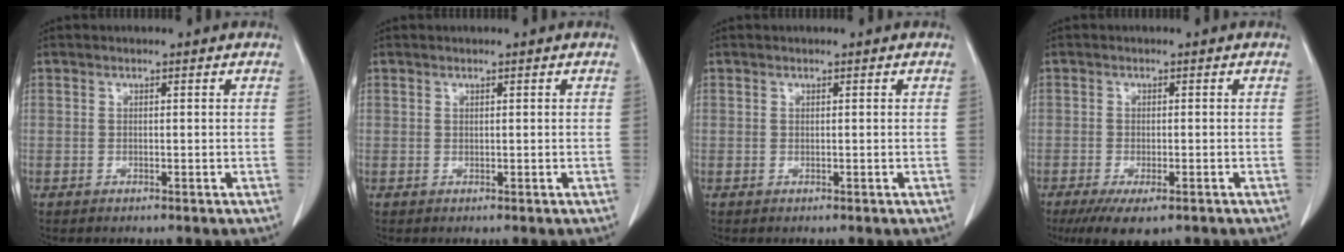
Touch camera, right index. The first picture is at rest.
{"total": 0.0}
{"total": 0.0}
{"total": 6.3, "force": [-4.1, 1.9, 4.5], "torque": [-0.068, -0.017, -0.063]}